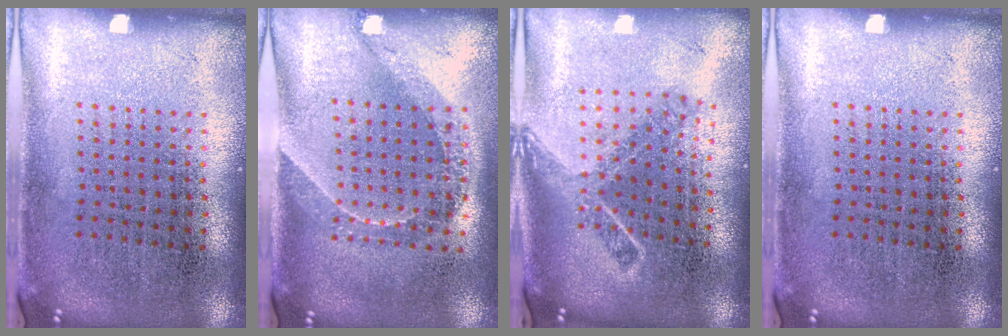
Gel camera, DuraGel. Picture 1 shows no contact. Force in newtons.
{"total": 1.6, "press": 1.3, "slide": 0.9}
{"total": 1.8, "press": 1.3, "slide": 1.2}
{"total": 0.0}